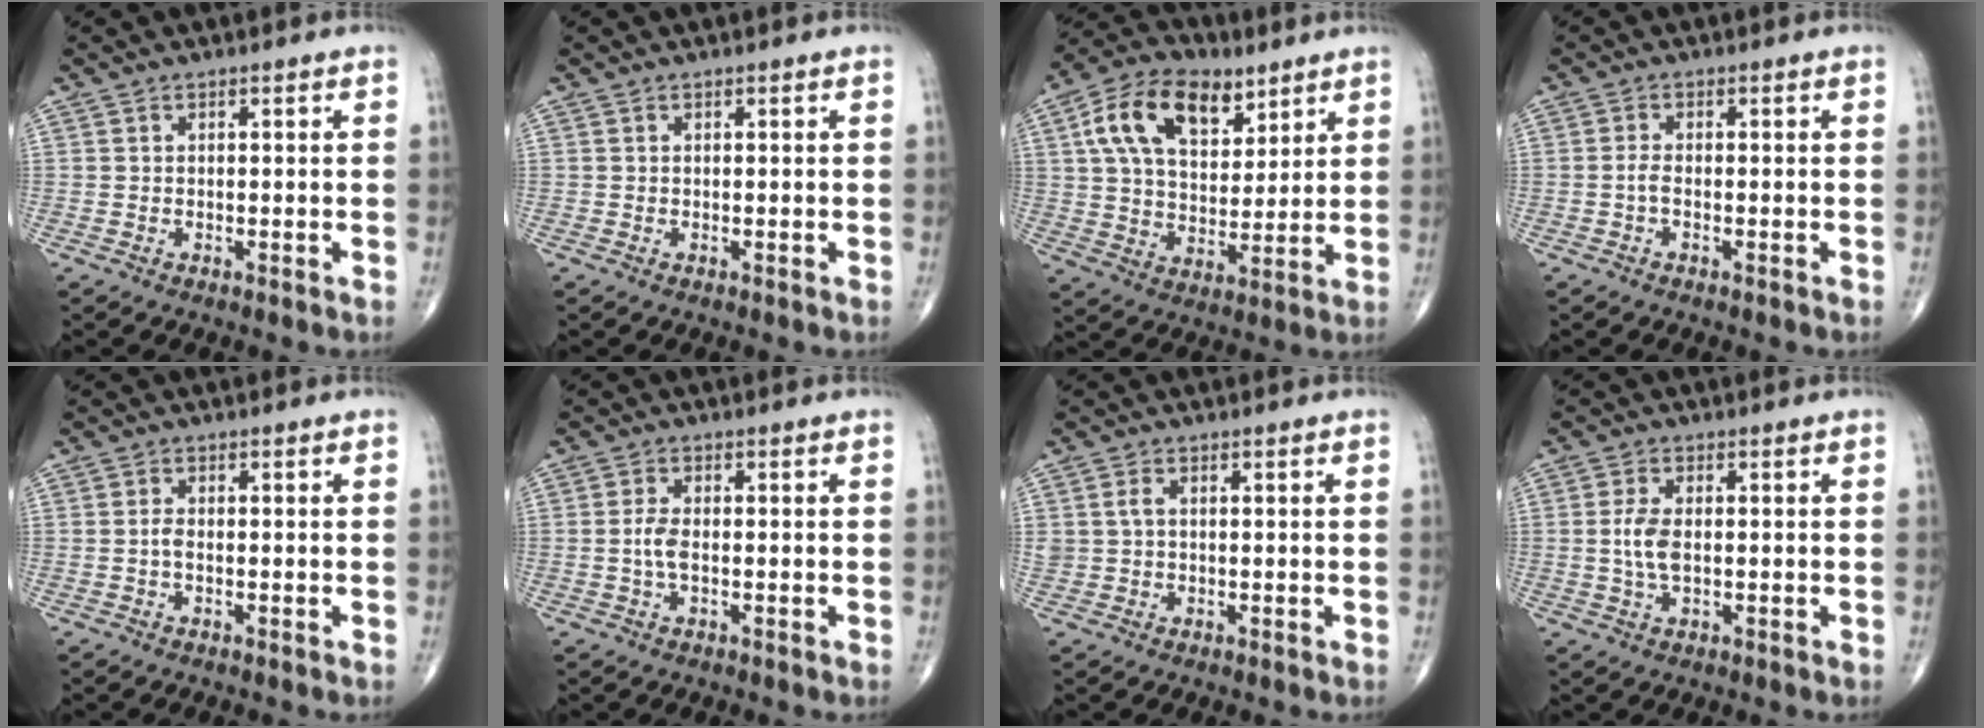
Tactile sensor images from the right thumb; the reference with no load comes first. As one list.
[{"total": 0.0}, {"total": 16.6, "force": [7.6, 9.8, 11.1], "torque": [-0.167, -0.011, 0.136]}, {"total": 1.6, "force": [-0.5, 0.5, 1.4], "torque": [-0.031, 0.002, -0.013]}, {"total": 1.2, "force": [-0.4, 0.5, 1.1], "torque": [-0.018, 0.001, -0.009]}, {"total": 3.0, "force": [-0.5, 1.3, 2.6], "torque": [-0.059, 0.006, -0.012]}, {"total": 2.1, "force": [0.3, 1.5, 1.5], "torque": [-0.033, 0.003, 0.006]}, {"total": 4.5, "force": [-0.2, 2.1, 3.9], "torque": [-0.088, 0.001, -0.006]}]